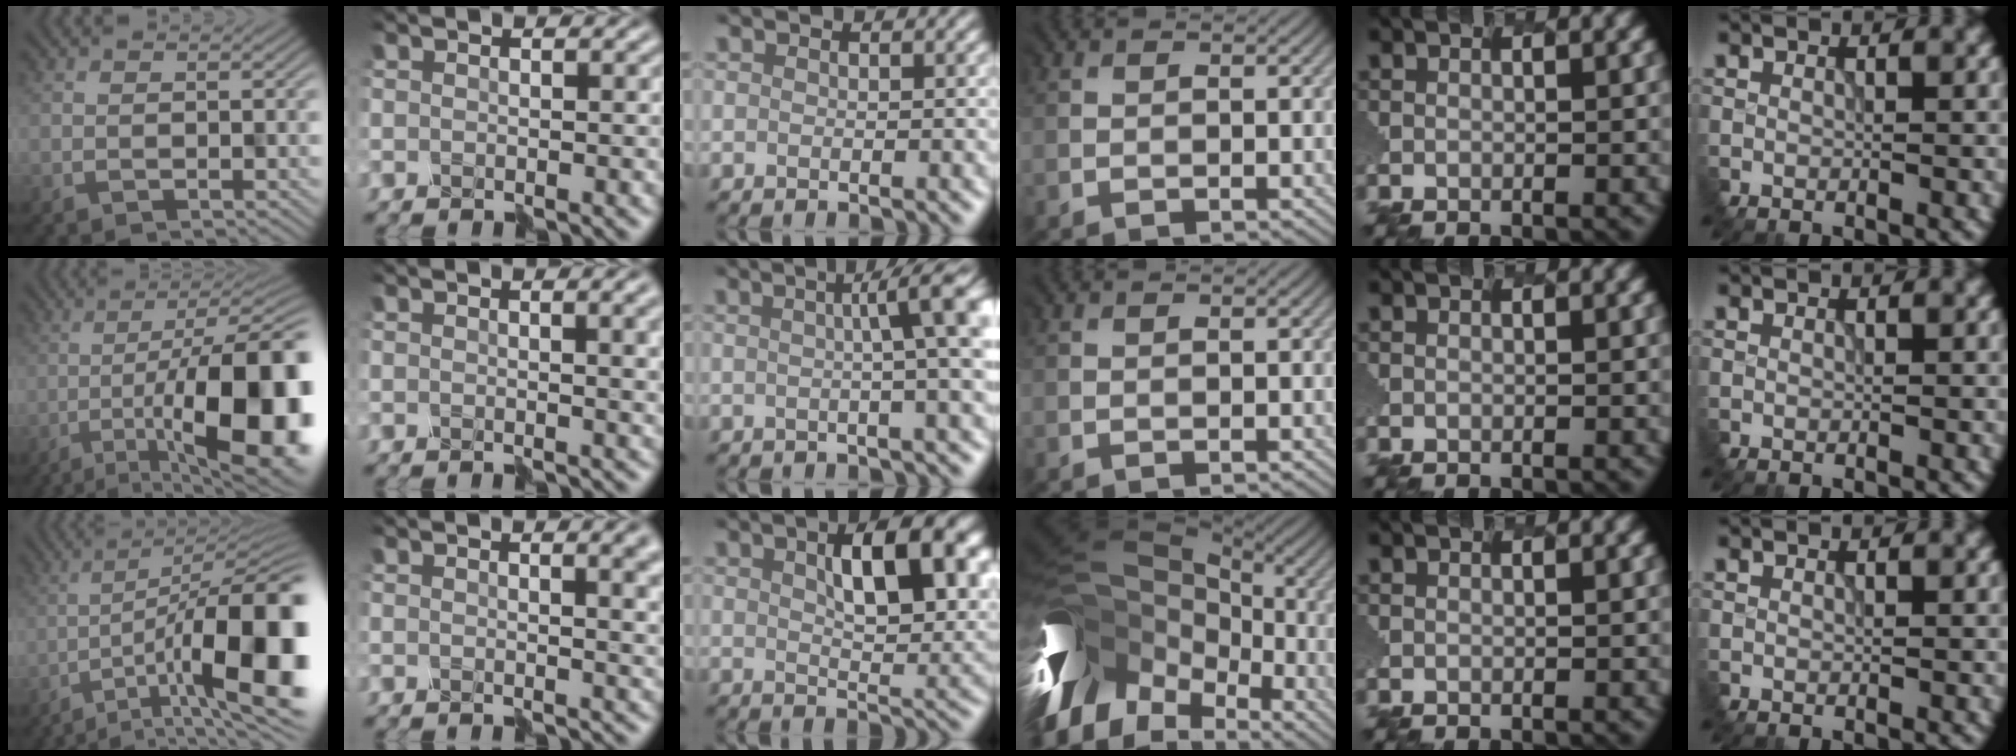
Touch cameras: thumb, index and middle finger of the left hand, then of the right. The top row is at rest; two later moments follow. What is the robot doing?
{"motion": "disassemble", "object": "hinged jar"}